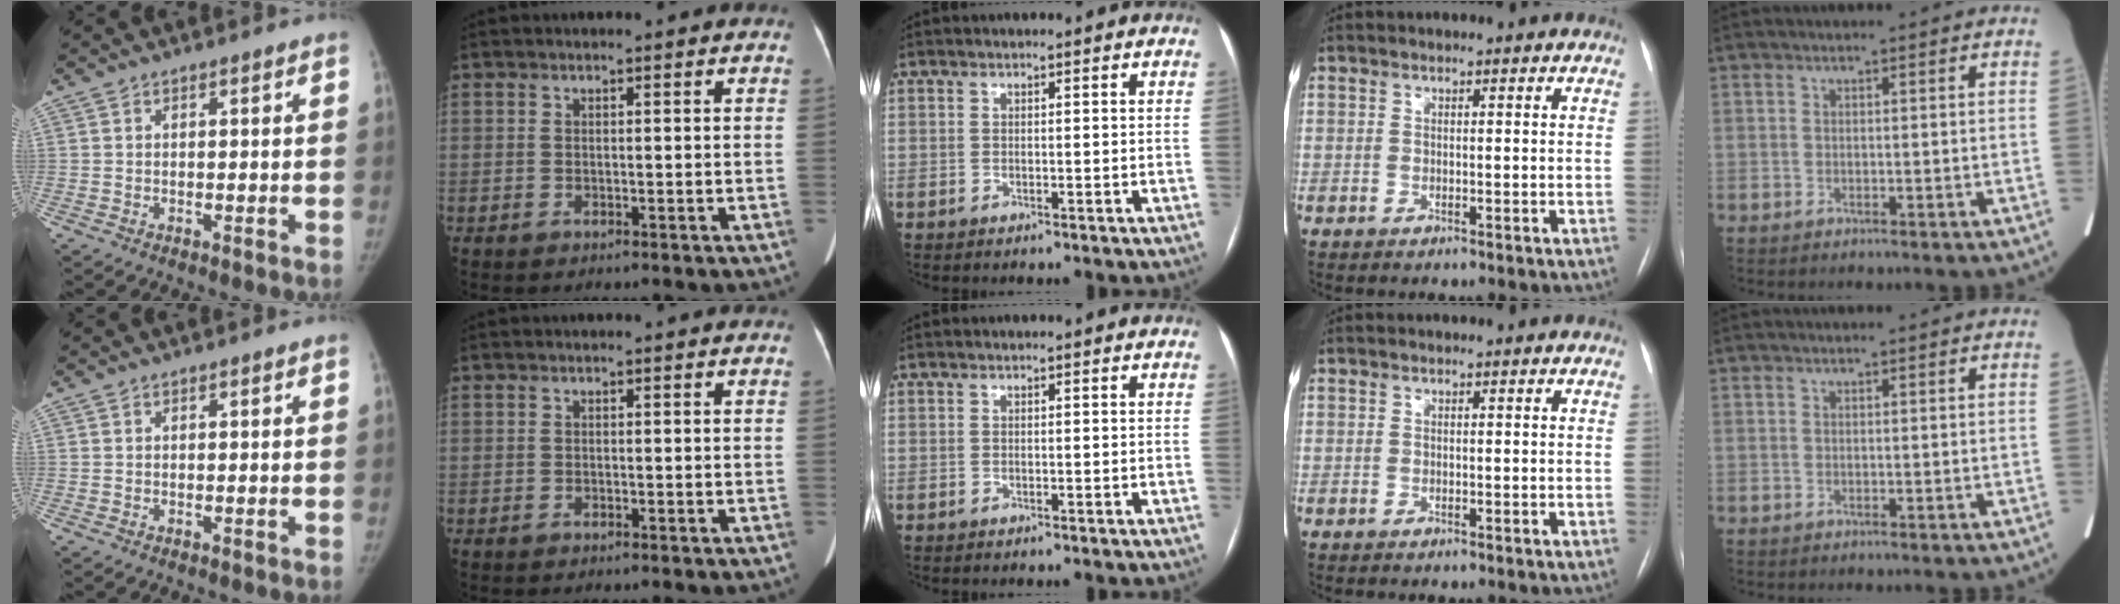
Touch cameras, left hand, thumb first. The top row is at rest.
{}